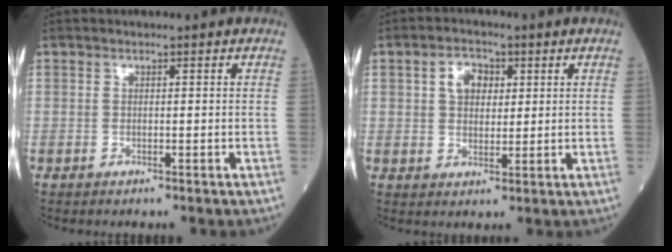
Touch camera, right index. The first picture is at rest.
{"total": 4.6, "force": [1.5, 3.1, 3.1], "torque": [-0.054, 0.012, 0.027]}